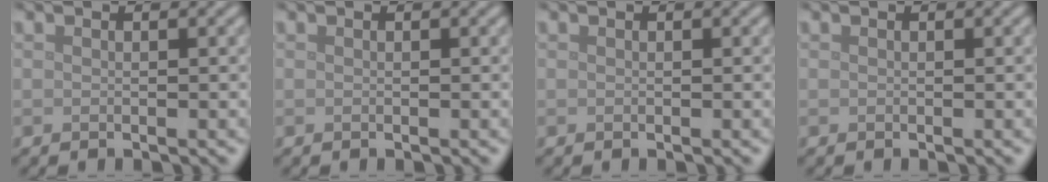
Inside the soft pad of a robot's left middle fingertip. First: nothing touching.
{"total": 0.0}
{"total": 0.0}
{"total": 0.0}